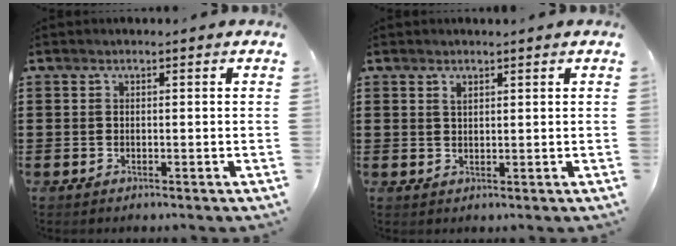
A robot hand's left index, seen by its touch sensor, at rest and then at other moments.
{"total": 1.4, "force": [1.1, 0.5, 0.7], "torque": [-0.017, 0.002, 0.019]}